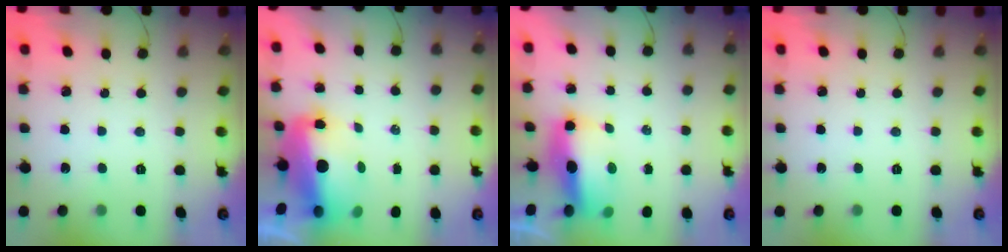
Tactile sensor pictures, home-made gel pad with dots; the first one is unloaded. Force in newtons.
{"total": 11.6, "press": 11.4, "slide": 2.4}
{"total": 14.9, "press": 10.6, "slide": 10.4}
{"total": 0.0}